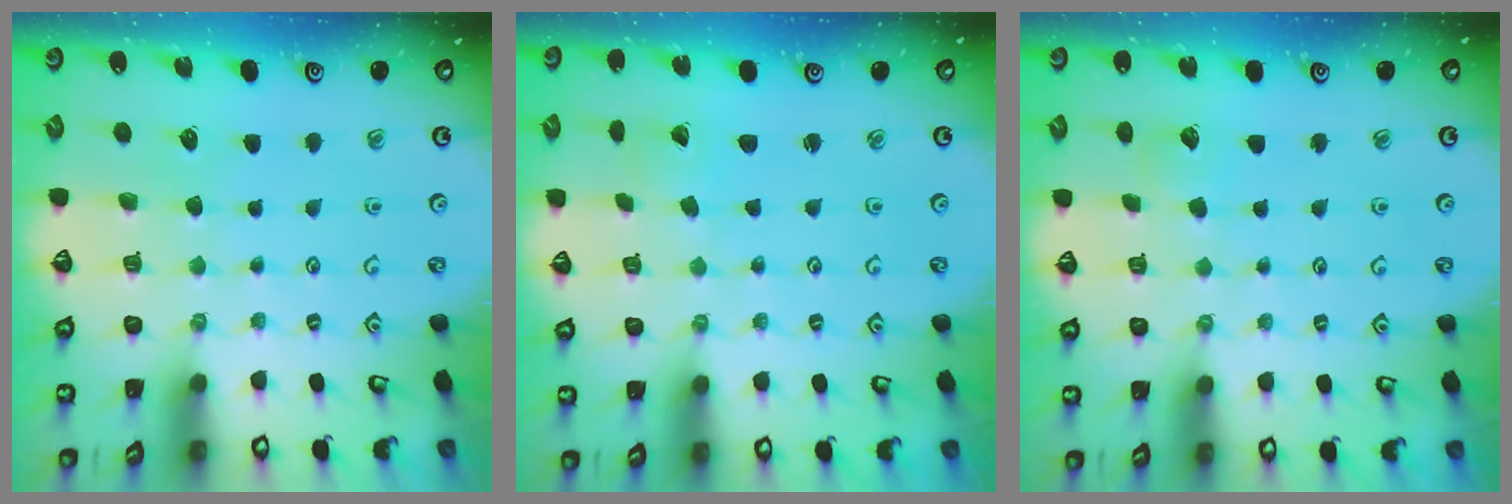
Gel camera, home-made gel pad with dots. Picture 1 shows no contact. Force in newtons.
{"total": 0.5, "press": 0.5, "slide": 0.1}
{"total": 3.2, "press": 3.2, "slide": 0.4}